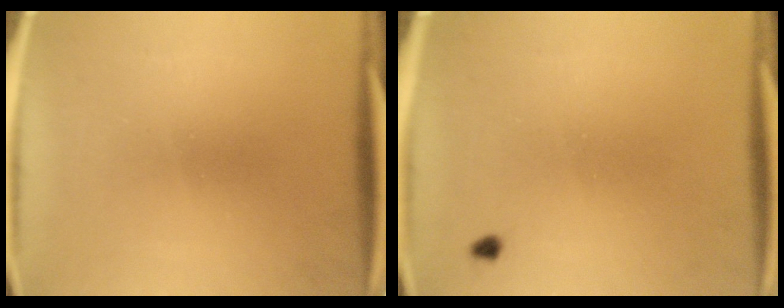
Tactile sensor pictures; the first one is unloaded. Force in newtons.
{"total": 0.7}